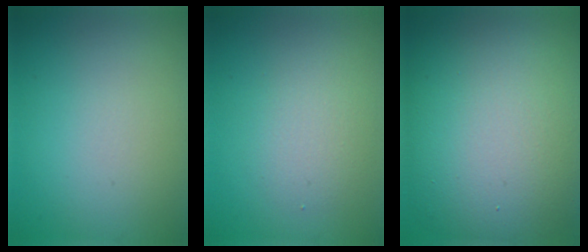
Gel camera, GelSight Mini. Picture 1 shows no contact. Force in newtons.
{"total": 2.5, "press": 2.5, "slide": 0.1}
{"total": 15.8, "press": 15.8, "slide": 0.9}